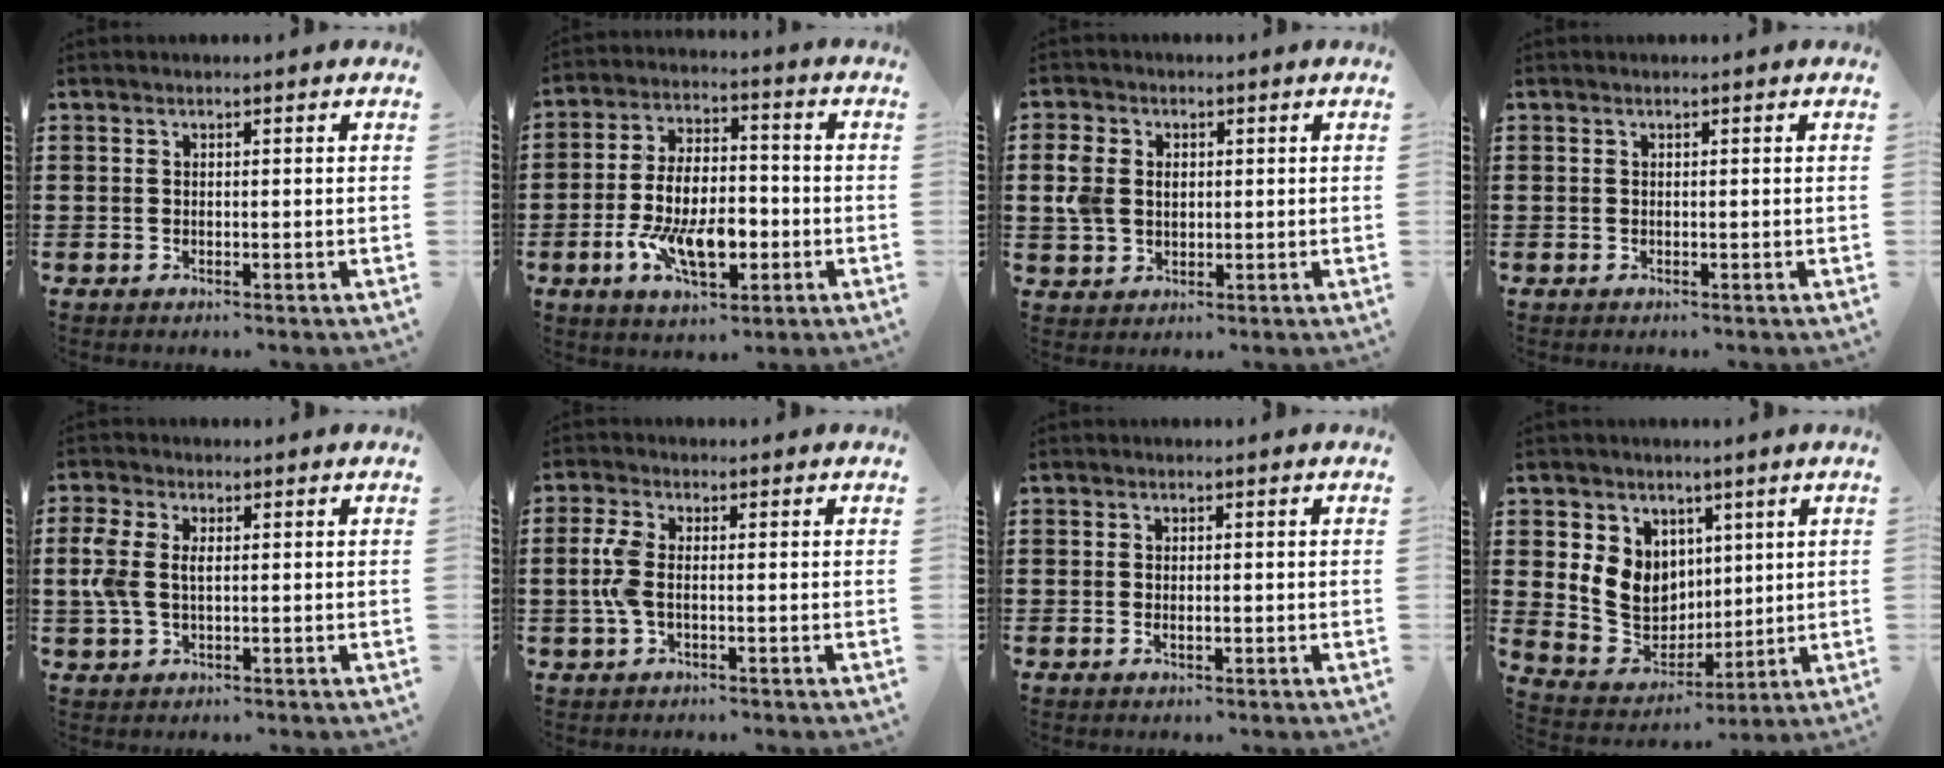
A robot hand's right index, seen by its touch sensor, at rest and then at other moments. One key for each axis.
{"total": 11.0, "fx": -3.9, "fy": 5.3, "fz": 8.8, "tx": -0.173, "ty": 0.000, "tz": -0.069}
{"total": 4.6, "fx": 0.5, "fy": 3.7, "fz": 2.7, "tx": -0.076, "ty": 0.009, "tz": 0.004}
{"total": 0.0}
{"total": 4.4, "fx": 0.4, "fy": 2.5, "fz": 3.6, "tx": -0.096, "ty": 0.001, "tz": -0.002}
{"total": 4.4, "fx": -0.4, "fy": 2.0, "fz": 3.9, "tx": -0.108, "ty": -0.008, "tz": -0.018}
{"total": 1.3, "fx": -0.2, "fy": 0.4, "fz": 1.2, "tx": -0.021, "ty": 0.001, "tz": -0.005}
{"total": 8.8, "fx": 2.0, "fy": 8.1, "fz": 3.0, "tx": -0.090, "ty": -0.004, "tz": 0.042}